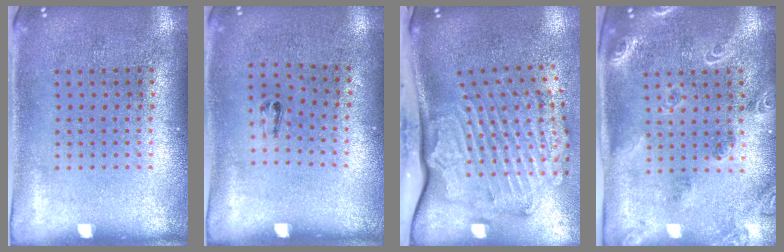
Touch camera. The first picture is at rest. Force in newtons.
{"total": 0.6, "press": 0.3, "slide": 0.6}
{"total": 2.8, "press": 2.2, "slide": 1.7}
{"total": 1.8, "press": 1.7, "slide": 0.4}